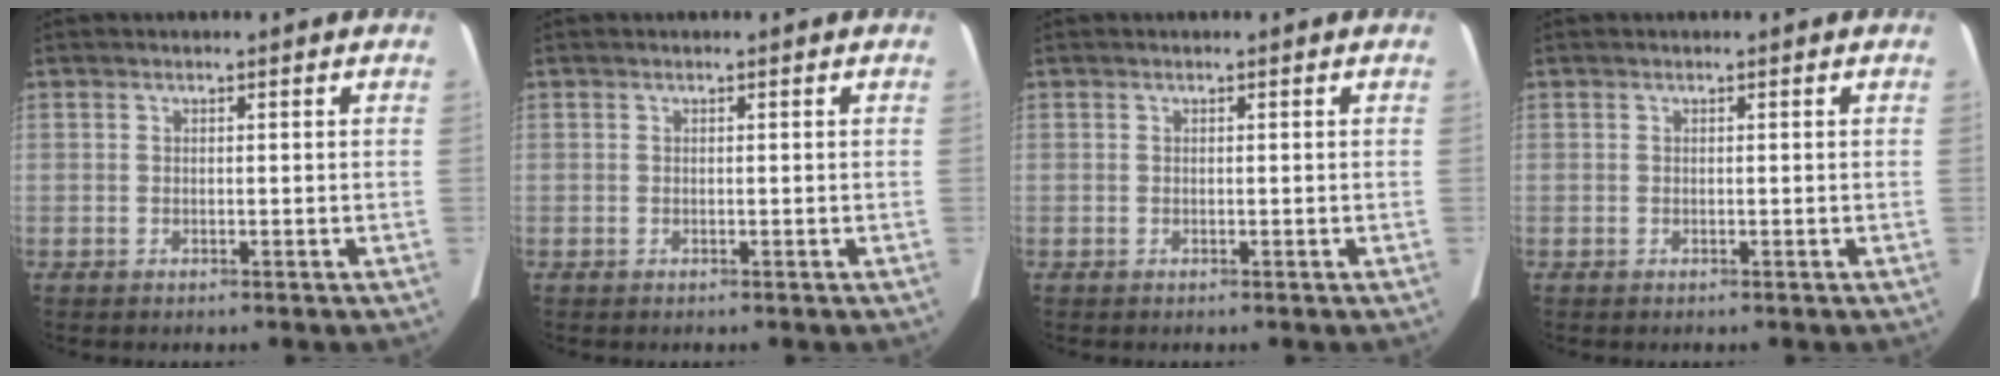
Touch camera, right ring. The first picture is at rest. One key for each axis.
{"total": 0.0}
{"total": 0.0}
{"total": 0.0}